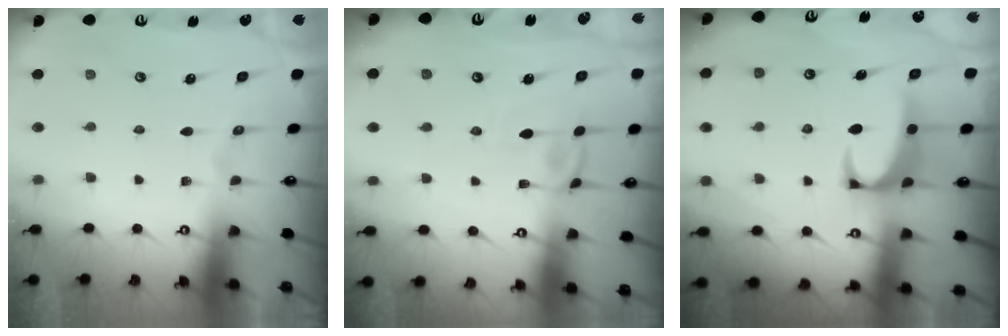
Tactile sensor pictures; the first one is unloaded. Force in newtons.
{"total": 3.5, "press": 3.5, "slide": 0.1}
{"total": 2.5, "press": 2.3, "slide": 1.0}